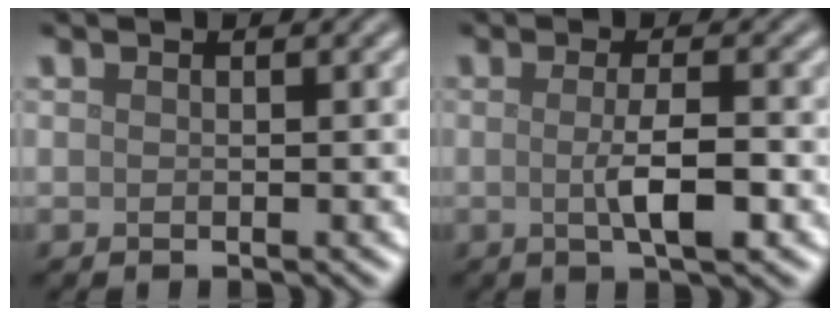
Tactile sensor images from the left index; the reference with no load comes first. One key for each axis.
{"total": 3.6, "fx": -0.4, "fy": 0.7, "fz": 3.5, "tx": -0.061, "ty": -0.003, "tz": -0.007}